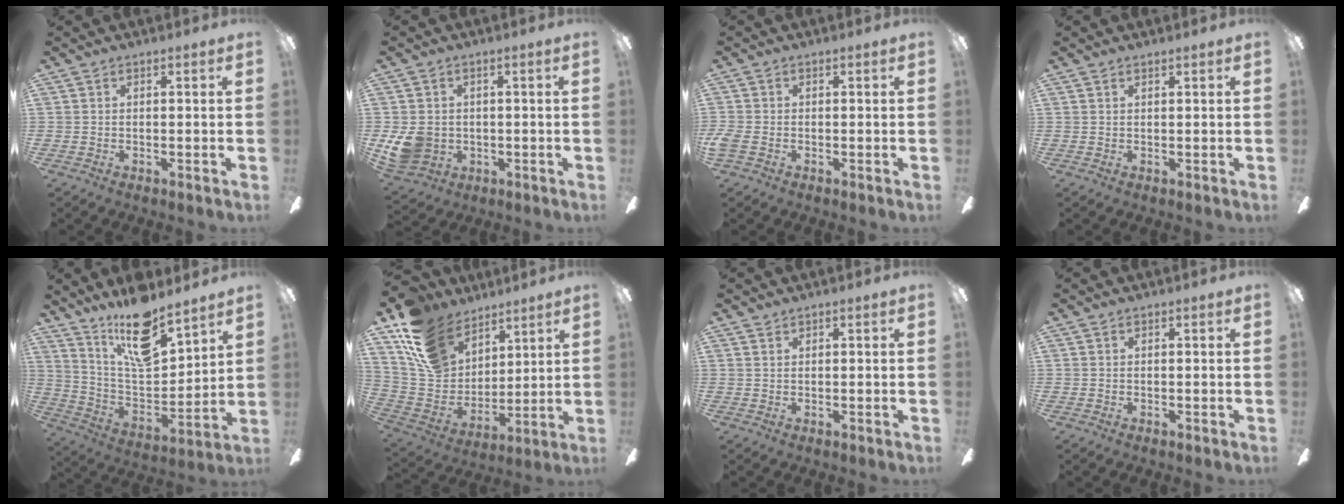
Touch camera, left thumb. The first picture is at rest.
{"total": 7.5, "force": [-0.1, 6.8, 3.2], "torque": [-0.073, 0.003, 0.002]}
{"total": 2.3, "force": [-0.8, 1.7, 1.3], "torque": [-0.034, -0.002, -0.017]}
{"total": 0.6, "force": [0.6, 0.1, 0.0], "torque": [0.000, 0.000, 0.011]}
{"total": 17.2, "force": [13.1, 6.1, 9.4], "torque": [-0.170, -0.087, 0.229]}
{"total": 18.3, "force": [11.5, 12.3, 7.3], "torque": [-0.162, -0.054, 0.226]}
{"total": 0.6, "force": [0.5, 0.2, -0.1], "torque": [0.001, 0.000, 0.010]}
{"total": 0.0}